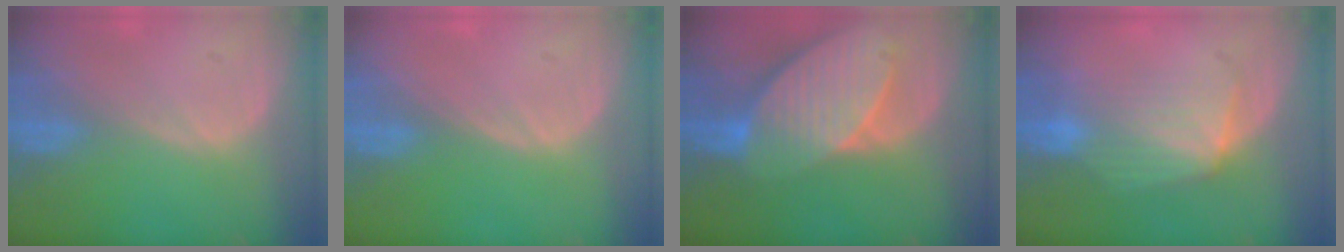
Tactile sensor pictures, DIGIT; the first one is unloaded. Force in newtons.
{"total": 0.0}
{"total": 10.6, "press": 9.4, "slide": 5.0}
{"total": 7.2, "press": 6.7, "slide": 2.6}